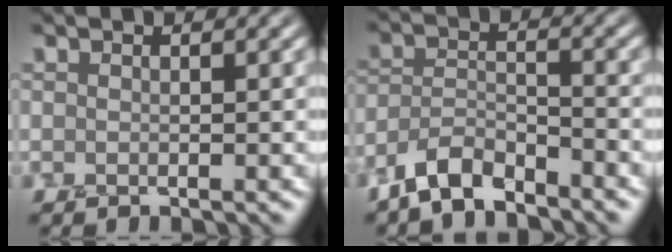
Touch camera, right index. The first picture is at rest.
{"total": 4.3, "force": [-3.7, 1.3, 1.8], "torque": [-0.031, 0.003, -0.079]}